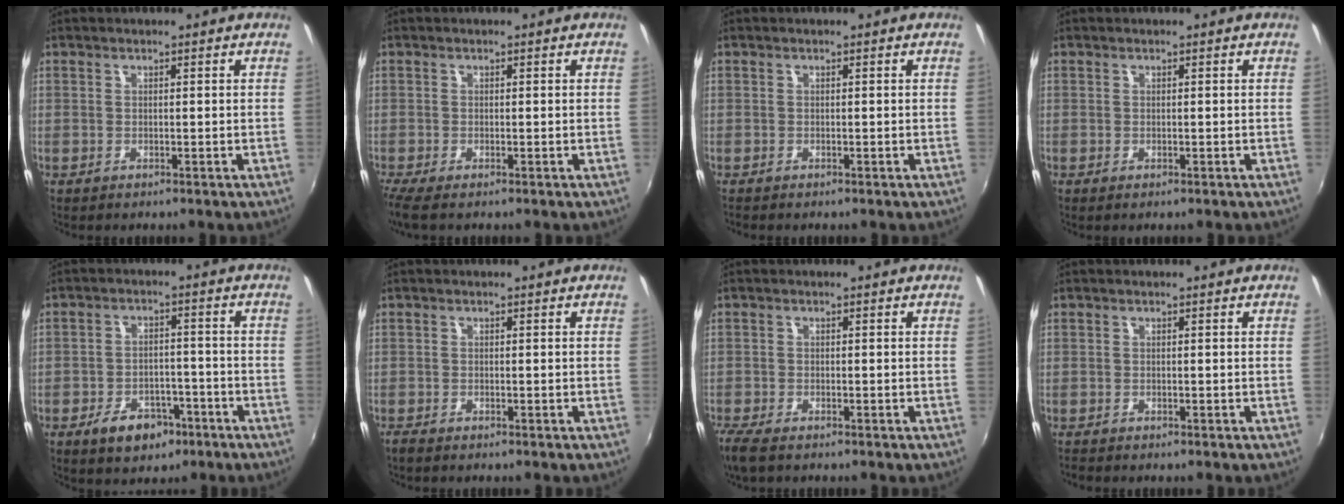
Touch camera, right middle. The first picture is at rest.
{"total": 2.2, "force": [-1.4, -0.1, 1.8], "torque": [-0.042, -0.008, -0.030]}
{"total": 0.0}
{"total": 0.0}
{"total": 7.8, "force": [-4.7, 4.6, 4.0], "torque": [-0.090, 0.011, -0.061]}
{"total": 1.1, "force": [-1.0, 0.2, 0.5], "torque": [-0.011, -0.004, -0.020]}
{"total": 4.3, "force": [-3.3, 1.1, 2.5], "torque": [-0.064, -0.018, -0.067]}
{"total": 0.8, "force": [-0.7, 0.1, 0.2], "torque": [-0.006, -0.004, -0.015]}